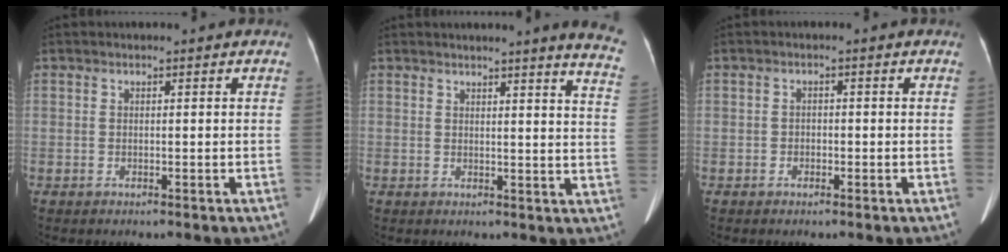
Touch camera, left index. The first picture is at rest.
{"total": 10.1, "force": [8.8, -0.8, 4.8], "torque": [-0.045, -0.064, 0.068]}
{"total": 1.1, "force": [-0.7, 0.9, 0.3], "torque": [-0.005, 0.004, -0.011]}